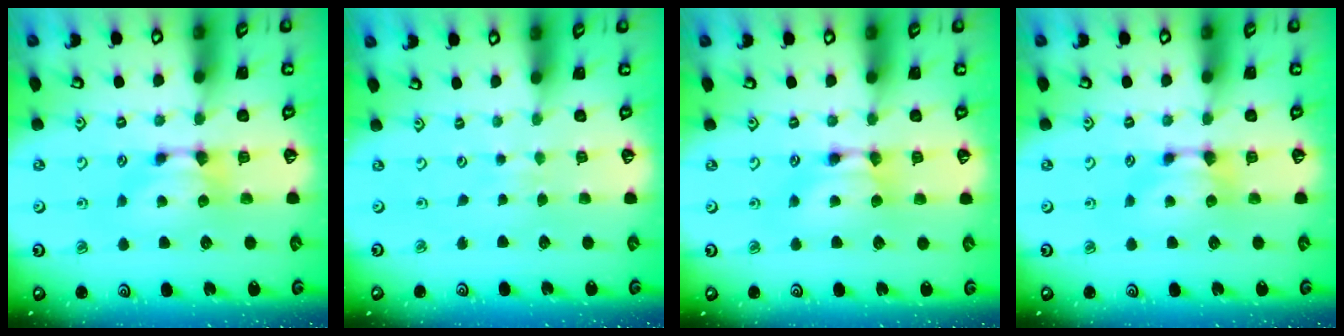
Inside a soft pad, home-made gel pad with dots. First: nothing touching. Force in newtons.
{"total": 4.6, "press": 4.6, "slide": 0.1}
{"total": 1.7, "press": 1.7, "slide": 0.2}
{"total": 0.0}